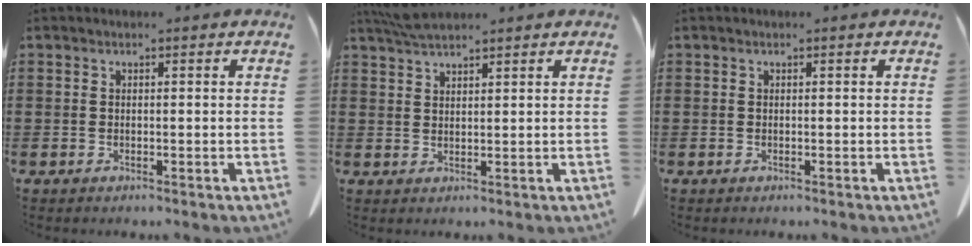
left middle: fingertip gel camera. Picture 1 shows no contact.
{"total": 3.3, "force": [2.9, 0.4, 1.5], "torque": [-0.038, -0.002, 0.056]}
{"total": 0.0}